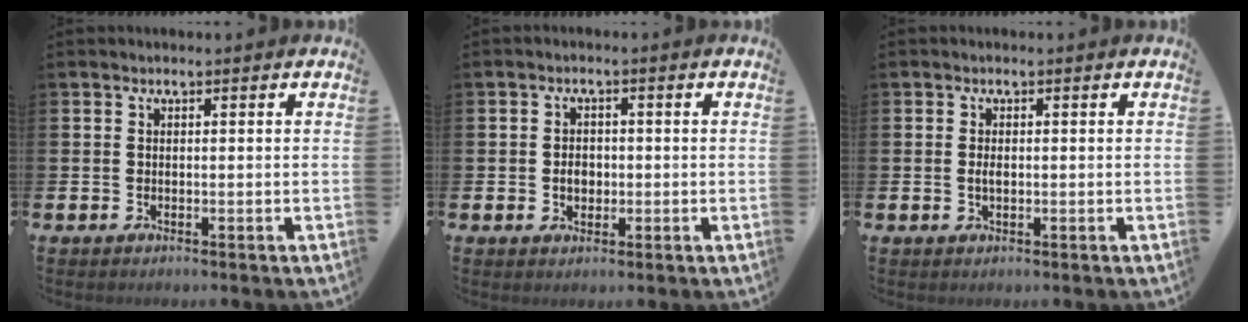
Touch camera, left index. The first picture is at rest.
{"total": 2.4, "force": [-0.3, 1.9, 1.5], "torque": [-0.010, -0.001, -0.012]}
{"total": 1.2, "force": [0.0, 0.6, 1.0], "torque": [-0.016, 0.002, -0.003]}